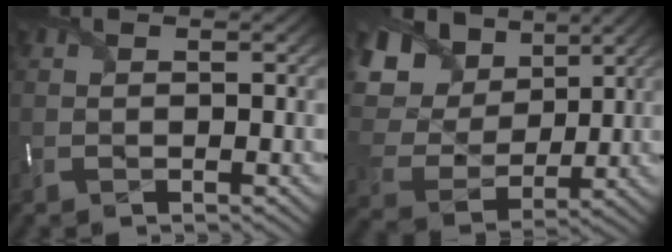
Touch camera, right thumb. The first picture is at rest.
{"total": 14.2, "force": [6.4, 9.9, 7.9], "torque": [-0.219, 0.039, 0.118]}